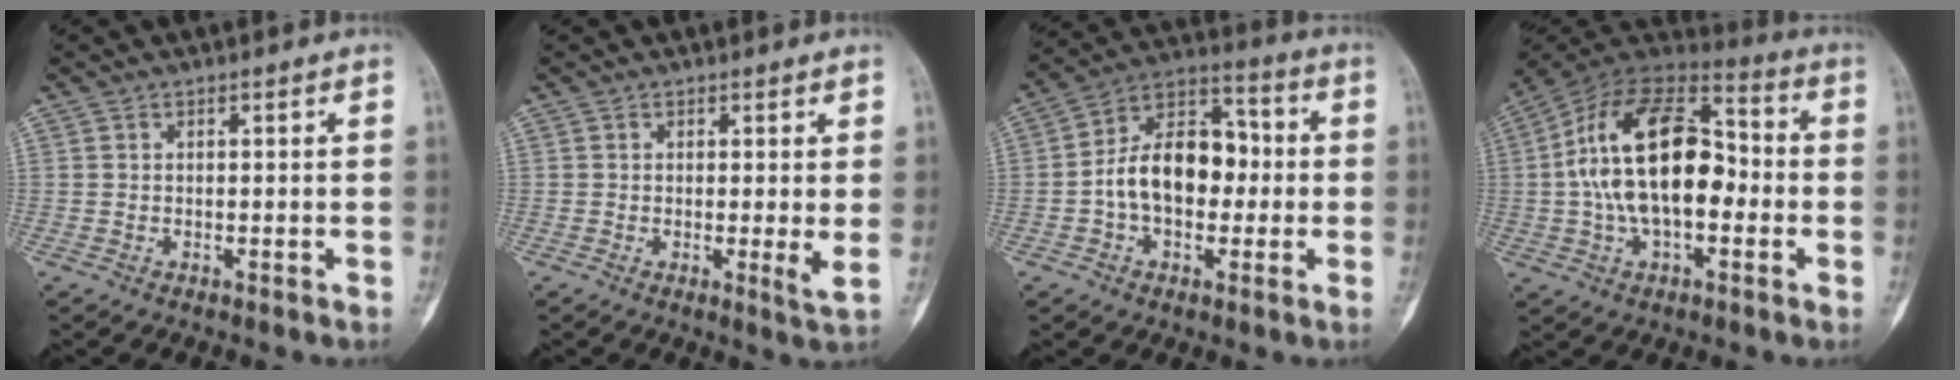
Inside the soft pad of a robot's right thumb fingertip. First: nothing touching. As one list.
[{"total": 2.7, "force": [0.5, 0.4, 2.6], "torque": [-0.043, -0.010, 0.004]}, {"total": 14.9, "force": [-1.0, 9.7, 11.2], "torque": [-0.162, 0.047, -0.023]}, {"total": 21.5, "force": [-0.5, 12.2, 17.8], "torque": [-0.303, 0.042, -0.013]}]